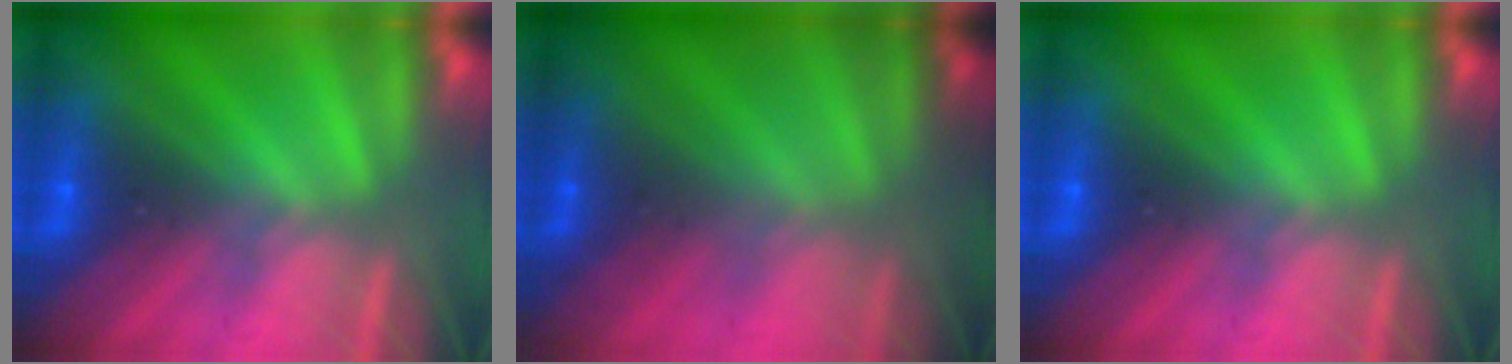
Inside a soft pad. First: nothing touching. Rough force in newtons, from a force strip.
{"total": 1.8}
{"total": 0.0}